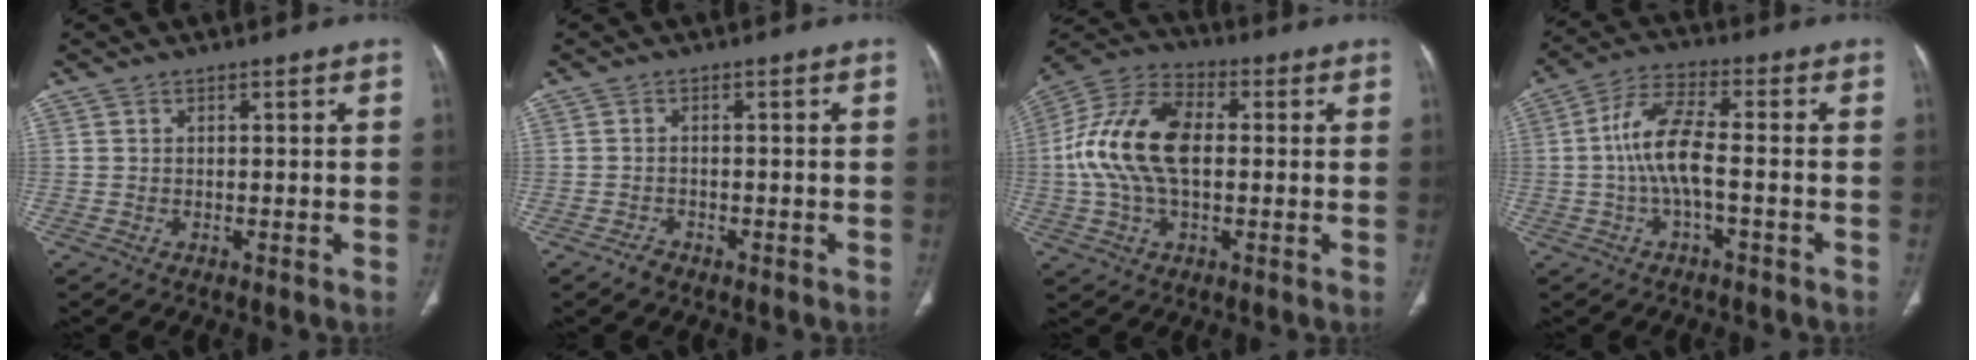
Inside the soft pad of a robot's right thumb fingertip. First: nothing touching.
{"total": 1.7, "force": [-1.3, 1.0, 0.5], "torque": [-0.011, 0.005, -0.020]}
{"total": 16.1, "force": [0.6, 9.3, 13.1], "torque": [-0.262, 0.029, 0.004]}
{"total": 9.0, "force": [-1.2, 2.9, 8.4], "torque": [-0.186, 0.028, -0.027]}